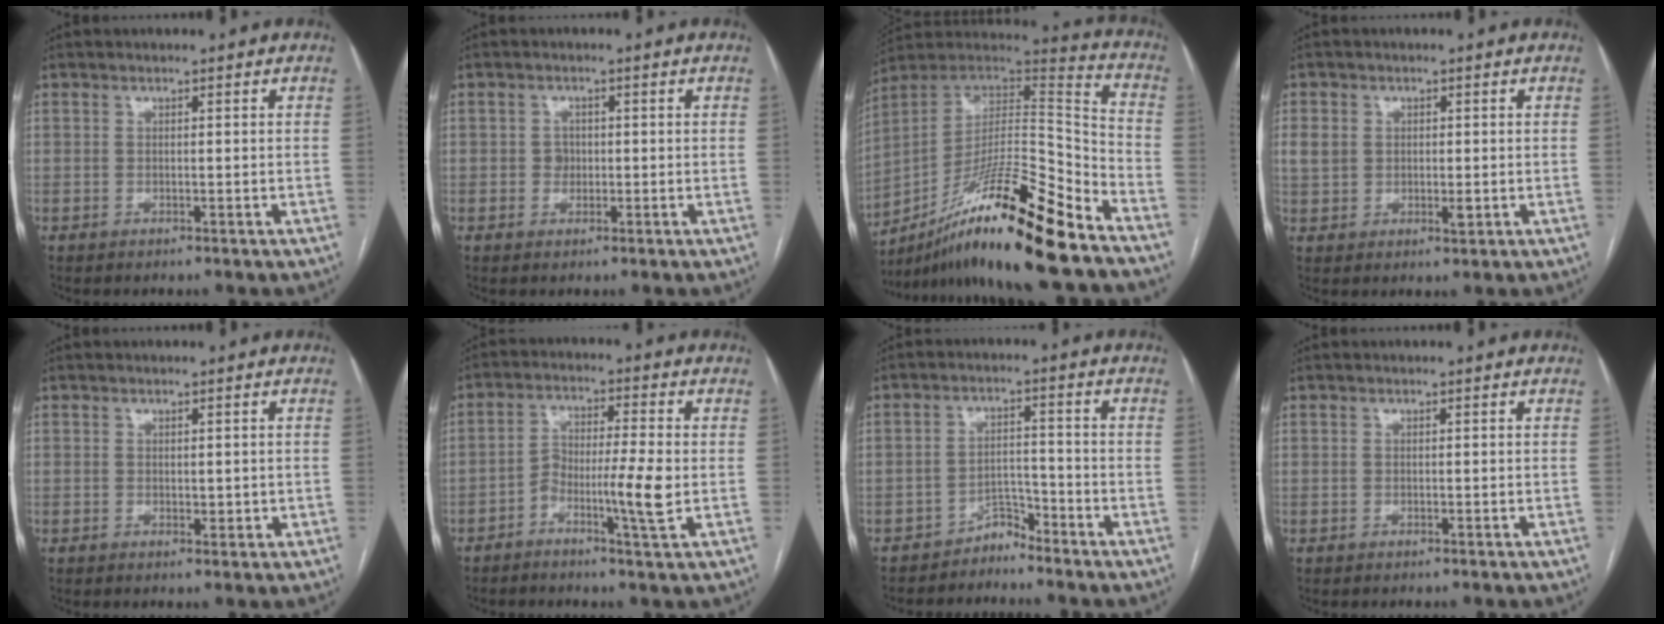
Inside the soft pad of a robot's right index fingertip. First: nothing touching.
{"total": 1.9, "force": [-0.1, 1.7, 0.8], "torque": [-0.010, 0.004, -0.001]}
{"total": 23.1, "force": [-16.1, 1.1, 16.4], "torque": [-0.273, -0.001, -0.282]}
{"total": 4.4, "force": [0.4, 3.2, 3.1], "torque": [-0.059, 0.006, 0.011]}
{"total": 1.7, "force": [0.1, 1.0, 1.4], "torque": [-0.019, -0.003, 0.005]}
{"total": 6.8, "force": [-2.2, 0.4, 6.4], "torque": [-0.117, 0.005, -0.040]}
{"total": 3.2, "force": [-3.0, 0.9, 0.1], "torque": [0.010, -0.001, -0.051]}
{"total": 0.0}